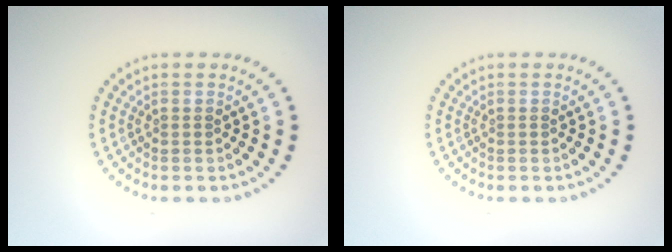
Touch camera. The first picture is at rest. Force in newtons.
{"total": 0.0}